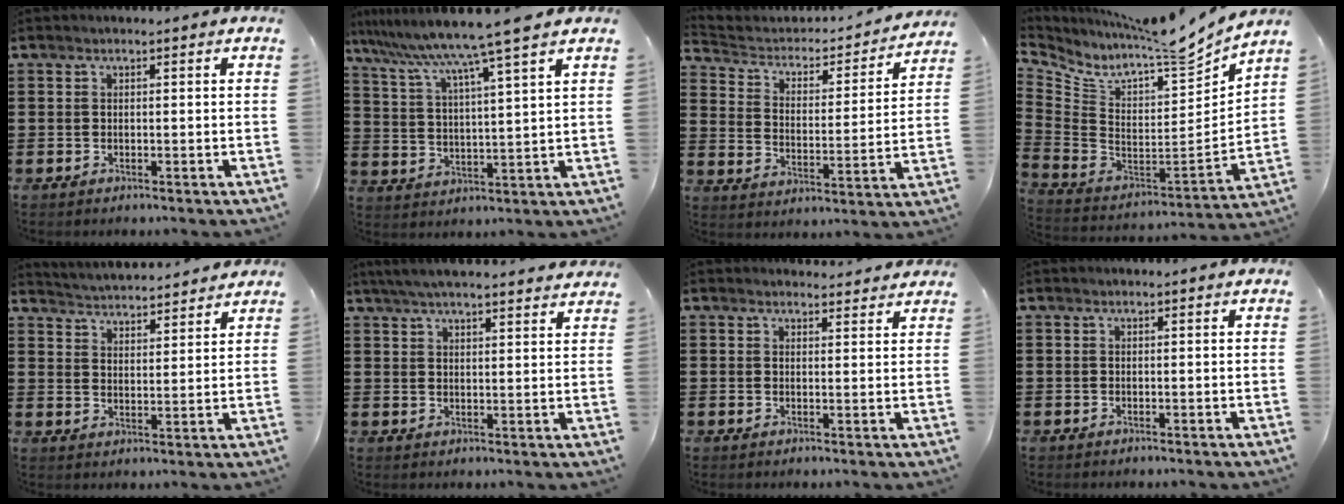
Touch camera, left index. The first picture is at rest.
{"total": 8.4, "force": [7.0, -1.7, 4.4], "torque": [-0.112, -0.049, 0.109]}
{"total": 2.9, "force": [2.3, 1.7, 0.4], "torque": [-0.032, -0.020, 0.028]}
{"total": 7.4, "force": [6.6, 0.9, 3.3], "torque": [-0.080, -0.077, 0.098]}
{"total": 3.7, "force": [3.7, -0.1, -0.2], "torque": [-0.015, -0.026, 0.062]}
{"total": 4.4, "force": [4.1, -0.1, 1.6], "torque": [-0.042, -0.012, 0.074]}
{"total": 2.0, "force": [1.9, 0.4, 0.1], "torque": [0.001, -0.004, 0.036]}
{"total": 0.0}